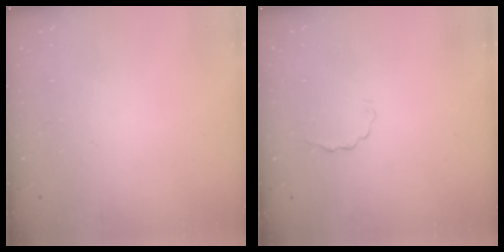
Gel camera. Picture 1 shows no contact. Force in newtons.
{"total": 2.6, "press": 2.5, "slide": 0.8}